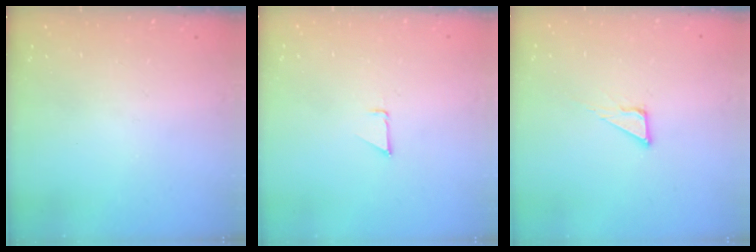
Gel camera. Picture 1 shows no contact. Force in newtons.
{"total": 0.9, "press": 0.9, "slide": 0.1}
{"total": 3.3, "press": 3.3, "slide": 0.2}